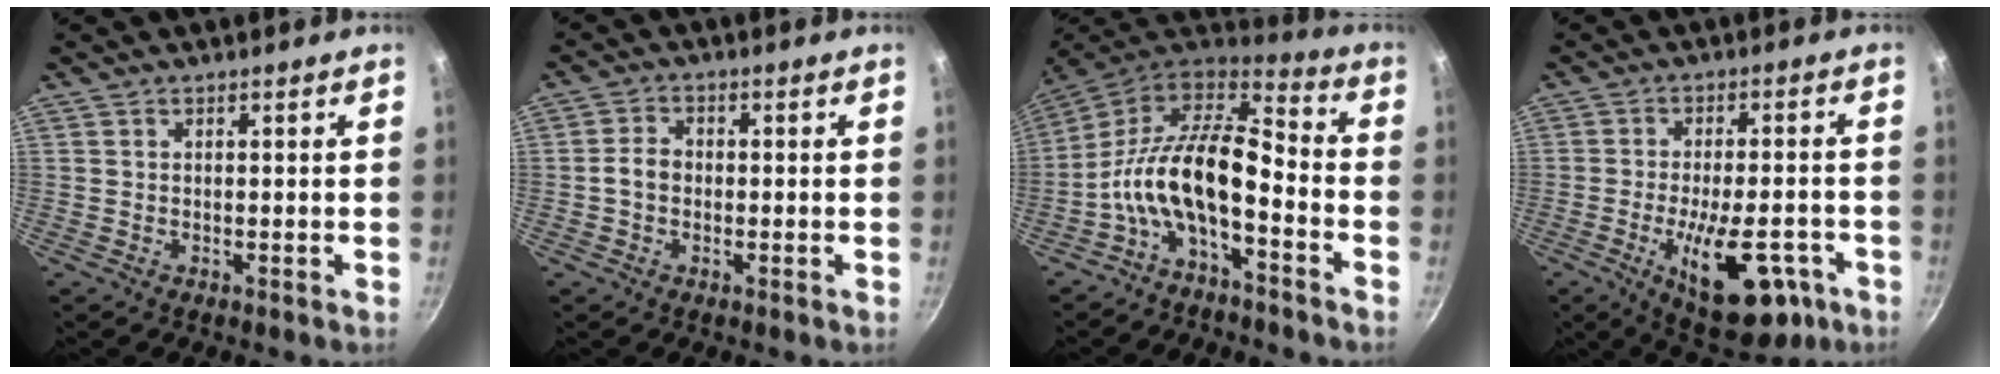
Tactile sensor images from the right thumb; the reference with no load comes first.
{"total": 3.5, "force": [-0.6, 2.6, 2.2], "torque": [-0.038, 0.013, -0.016]}
{"total": 14.3, "force": [-5.2, 5.7, 12.0], "torque": [-0.212, 0.092, -0.104]}
{"total": 15.4, "force": [-6.2, 6.5, 12.4], "torque": [-0.182, 0.015, -0.080]}